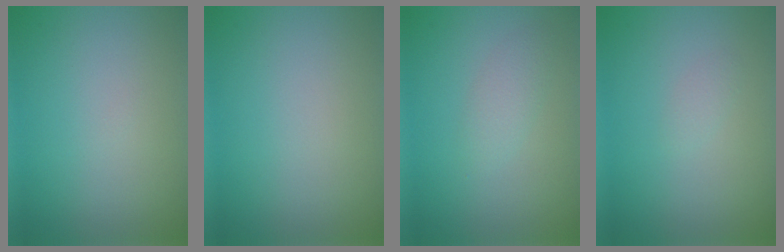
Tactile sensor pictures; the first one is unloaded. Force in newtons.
{"total": 0.0}
{"total": 1.7, "press": 1.6, "slide": 0.1}
{"total": 0.6, "press": 0.6, "slide": 0.0}